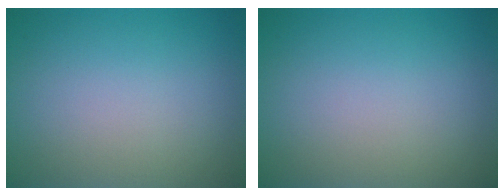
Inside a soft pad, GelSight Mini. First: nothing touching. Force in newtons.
{"total": 0.0}